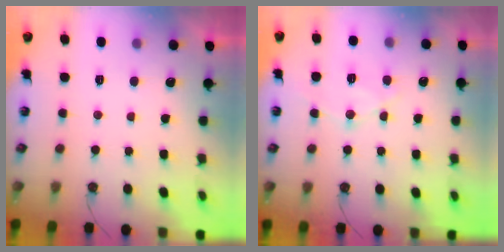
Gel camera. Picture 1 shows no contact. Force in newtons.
{"total": 12.2, "press": 12.1, "slide": 1.1}